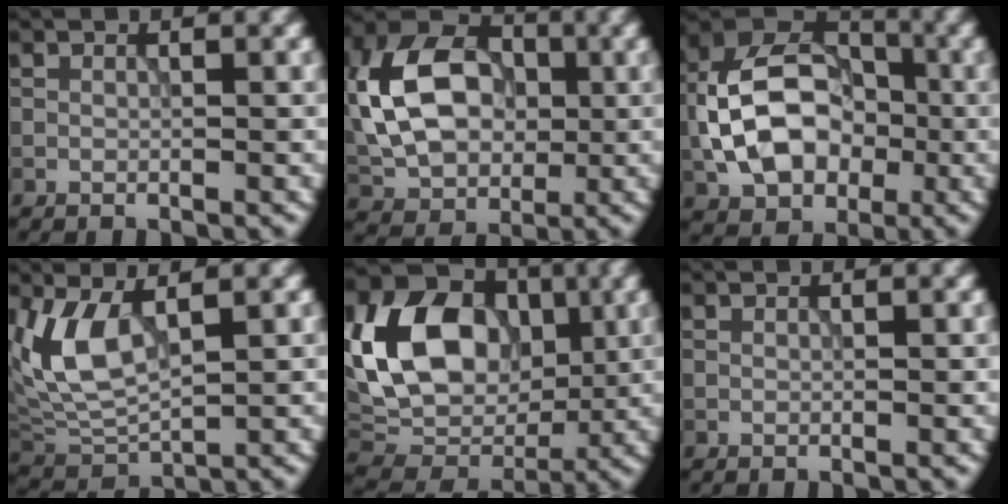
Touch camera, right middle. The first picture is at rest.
{"total": 11.1, "force": [0.8, 7.8, 7.9], "torque": [-0.172, 0.022, -0.002]}
{"total": 10.5, "force": [-1.8, 7.3, 7.4], "torque": [-0.141, 0.016, -0.043]}
{"total": 5.8, "force": [1.8, 2.7, 4.8], "torque": [-0.115, -0.006, 0.041]}
{"total": 14.0, "force": [1.4, 10.5, 9.1], "torque": [-0.183, 0.017, 0.011]}
{"total": 0.0}